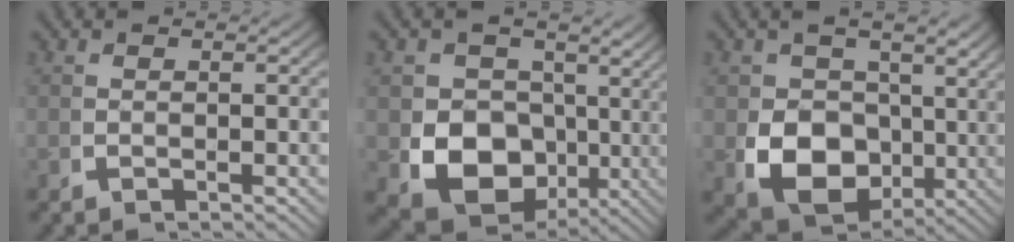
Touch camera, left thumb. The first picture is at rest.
{"total": 14.8, "force": [-0.3, 12.3, 8.2], "torque": [-0.173, -0.057, 0.008]}
{"total": 11.3, "force": [0.8, 8.6, 7.3], "torque": [-0.162, -0.053, 0.038]}